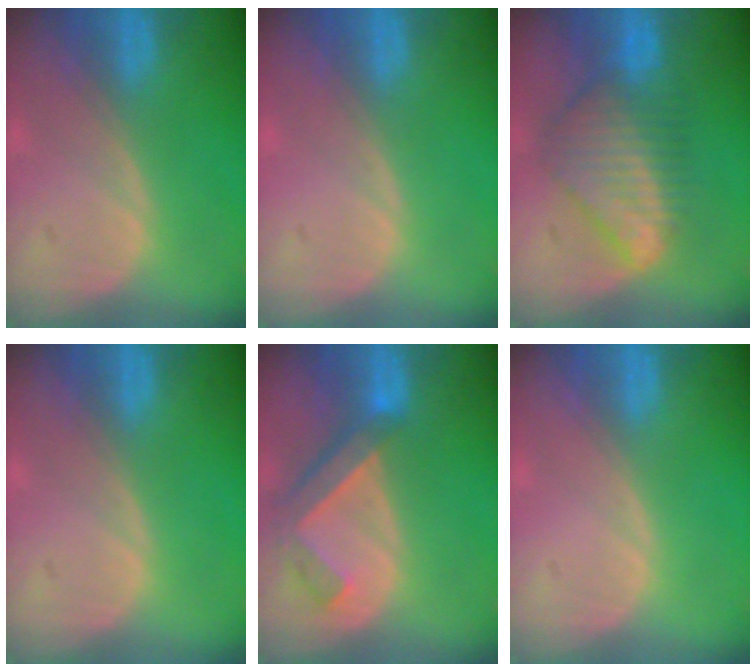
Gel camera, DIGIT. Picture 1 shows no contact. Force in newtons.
{"total": 0.0}
{"total": 8.7, "press": 7.6, "slide": 4.3}
{"total": 0.0}
{"total": 6.4, "press": 5.8, "slide": 2.7}
{"total": 0.0}